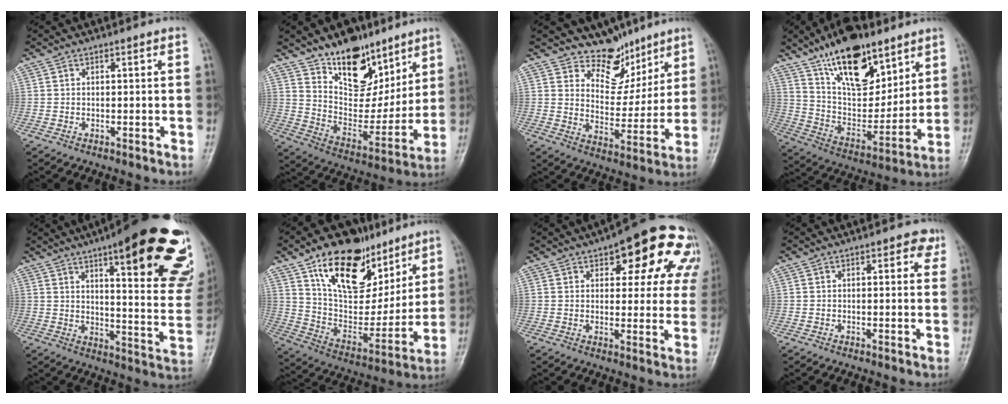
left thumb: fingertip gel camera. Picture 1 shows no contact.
{"total": 17.6, "force": [11.8, 10.1, 8.3], "torque": [-0.068, -0.074, 0.207]}
{"total": 9.9, "force": [7.9, 5.7, 1.5], "torque": [0.022, -0.062, 0.139]}
{"total": 20.6, "force": [13.3, 9.6, 12.5], "torque": [-0.157, -0.068, 0.239]}
{"total": 30.4, "force": [17.1, 7.7, 23.9], "torque": [-0.237, -0.056, 0.227]}
{"total": 23.7, "force": [13.6, 13.3, 14.1], "torque": [-0.173, -0.046, 0.236]}
{"total": 17.8, "force": [8.7, 7.8, 13.4], "torque": [-0.123, -0.007, 0.104]}
{"total": 3.3, "force": [1.6, 1.7, 2.4], "torque": [-0.009, -0.001, 0.010]}